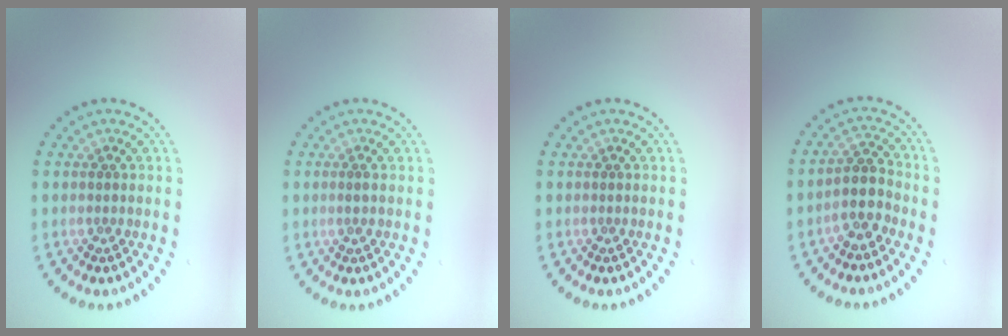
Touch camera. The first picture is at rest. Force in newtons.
{"total": 0.5, "press": 0.2, "slide": 0.5}
{"total": 0.0}
{"total": 2.9, "press": 2.6, "slide": 1.4}